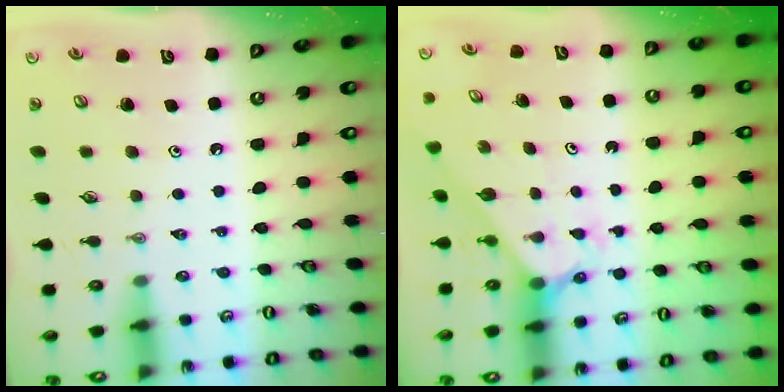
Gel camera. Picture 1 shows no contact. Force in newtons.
{"total": 2.8, "press": 2.8, "slide": 0.2}